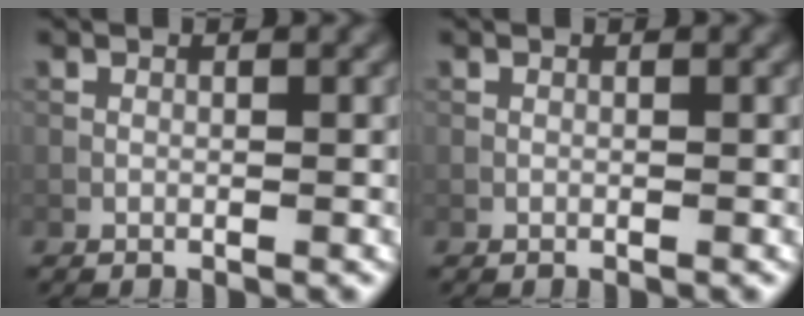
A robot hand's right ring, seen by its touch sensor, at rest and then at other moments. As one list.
[{"total": 0.0}]